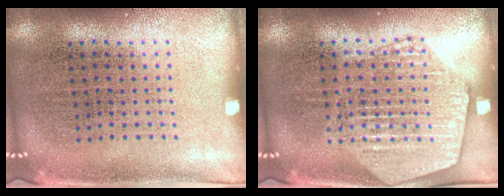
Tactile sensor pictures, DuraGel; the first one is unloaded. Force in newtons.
{"total": 1.9, "press": 1.9, "slide": 0.2}